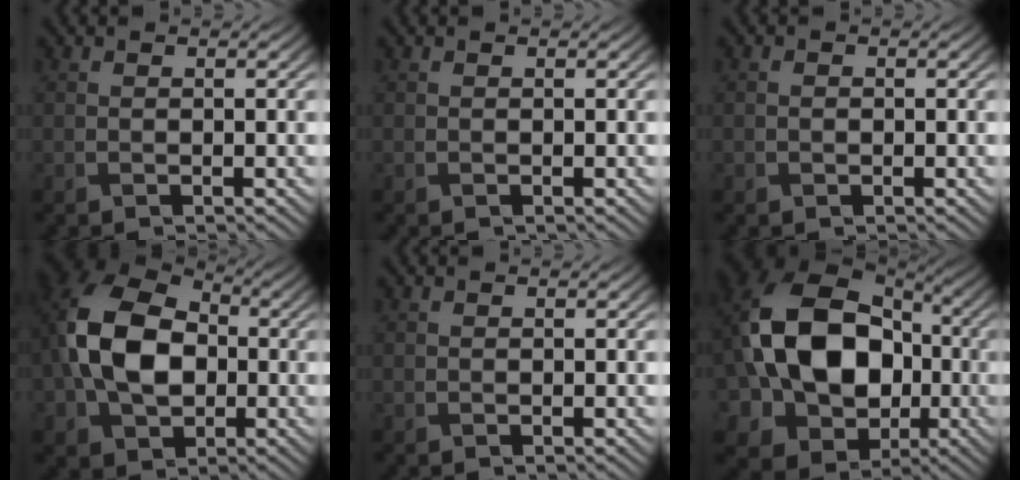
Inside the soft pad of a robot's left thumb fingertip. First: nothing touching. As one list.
[{"total": 0.0}, {"total": 0.8, "force": [-0.2, 0.7, 0.2], "torque": [-0.003, -0.005, -0.005]}, {"total": 15.3, "force": [-0.4, 10.8, 10.8], "torque": [-0.249, -0.001, -0.008]}, {"total": 0.0}, {"total": 19.3, "force": [-0.2, 14.8, 12.4], "torque": [-0.253, -0.016, 0.007]}]